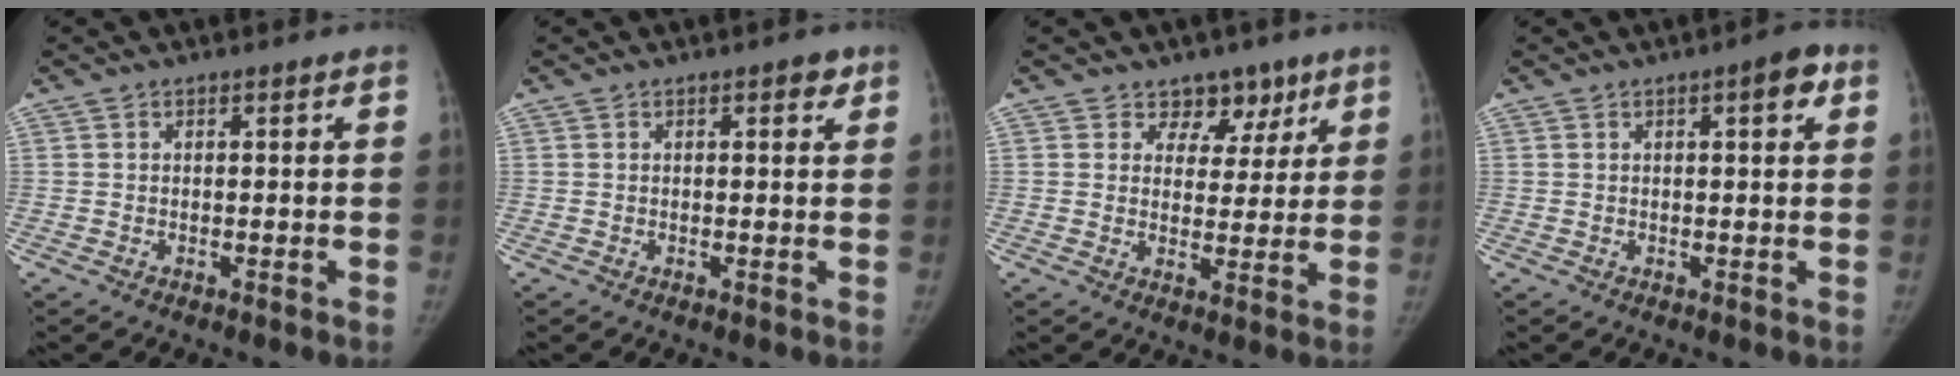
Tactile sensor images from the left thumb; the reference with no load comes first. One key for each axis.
{"total": 1.8, "fx": 1.0, "fy": 0.8, "fz": 1.2, "tx": -0.008, "ty": -0.002, "tz": 0.009}
{"total": 6.4, "fx": 4.2, "fy": 4.6, "fz": 1.2, "tx": 0.027, "ty": -0.019, "tz": 0.061}
{"total": 3.6, "fx": 1.4, "fy": 1.1, "fz": 3.1, "tx": -0.035, "ty": 0.001, "tz": 0.014}